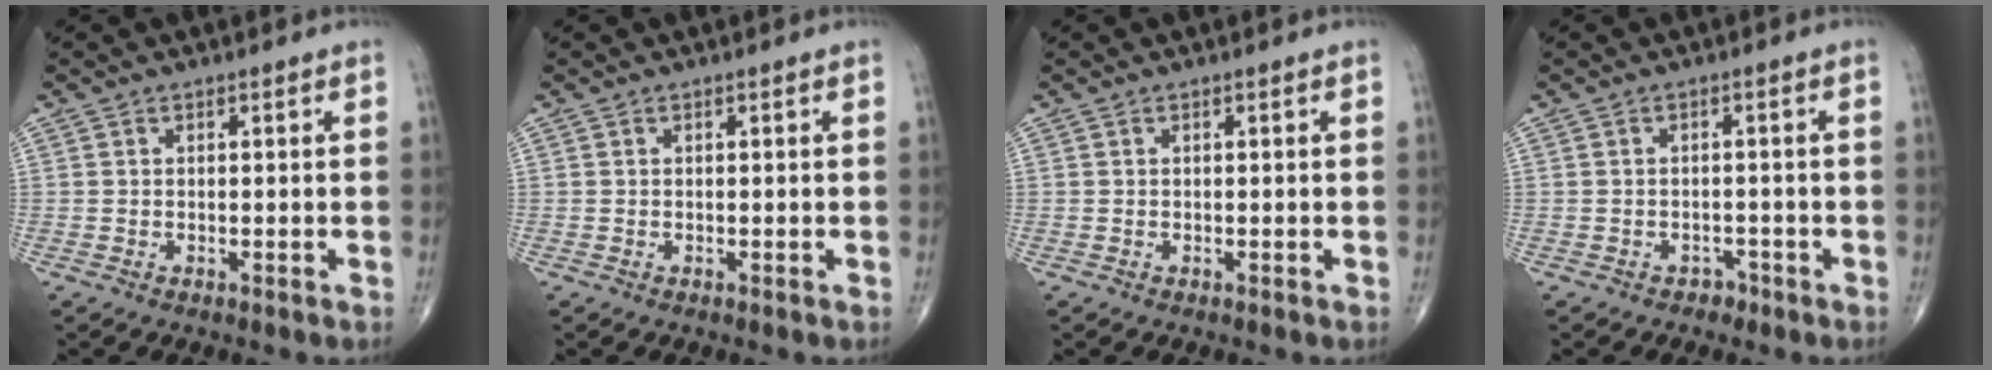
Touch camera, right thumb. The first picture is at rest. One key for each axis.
{"total": 0.0}
{"total": 0.0}
{"total": 1.6, "fx": -1.2, "fy": 1.1, "fz": 0.1, "tx": 0.002, "ty": 0.008, "tz": -0.020}